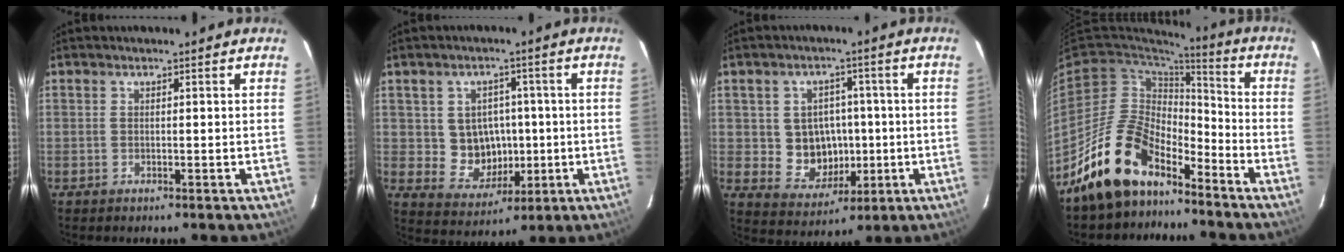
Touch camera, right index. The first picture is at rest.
{"total": 8.2, "force": [0.0, 7.8, 2.7], "torque": [-0.060, 0.009, 0.019]}
{"total": 8.9, "force": [-0.4, 8.2, 3.2], "torque": [-0.074, 0.009, 0.014]}
{"total": 15.1, "force": [-11.5, 6.8, 7.0], "torque": [-0.146, 0.017, -0.208]}